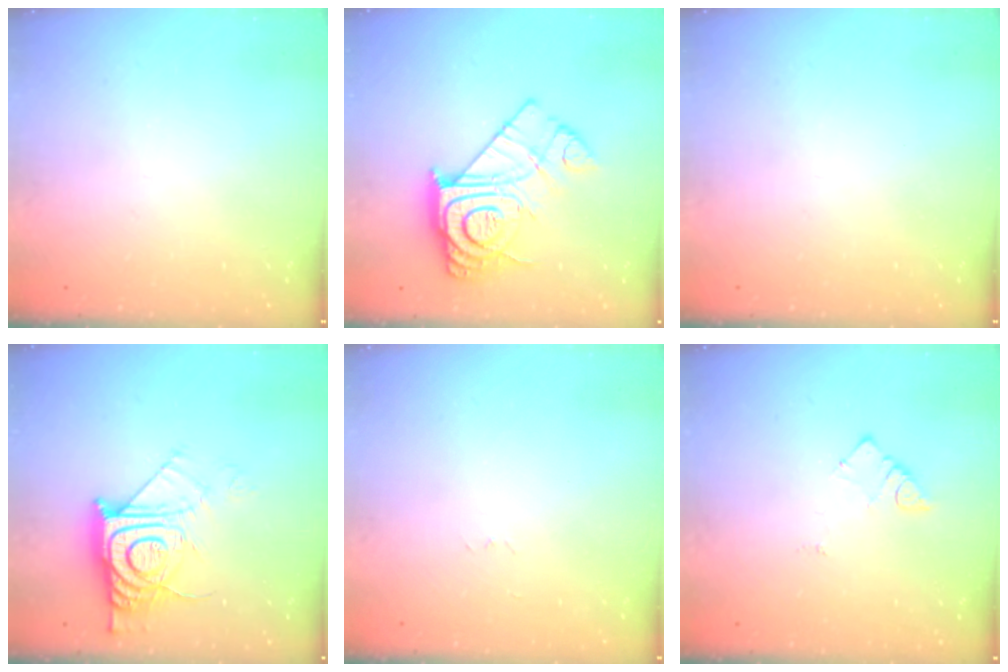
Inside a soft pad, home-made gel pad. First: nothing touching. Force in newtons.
{"total": 17.2, "press": 17.1, "slide": 1.3}
{"total": 0.0}
{"total": 13.0, "press": 12.9, "slide": 1.1}
{"total": 2.6, "press": 2.6, "slide": 0.4}
{"total": 3.5, "press": 3.5, "slide": 0.4}